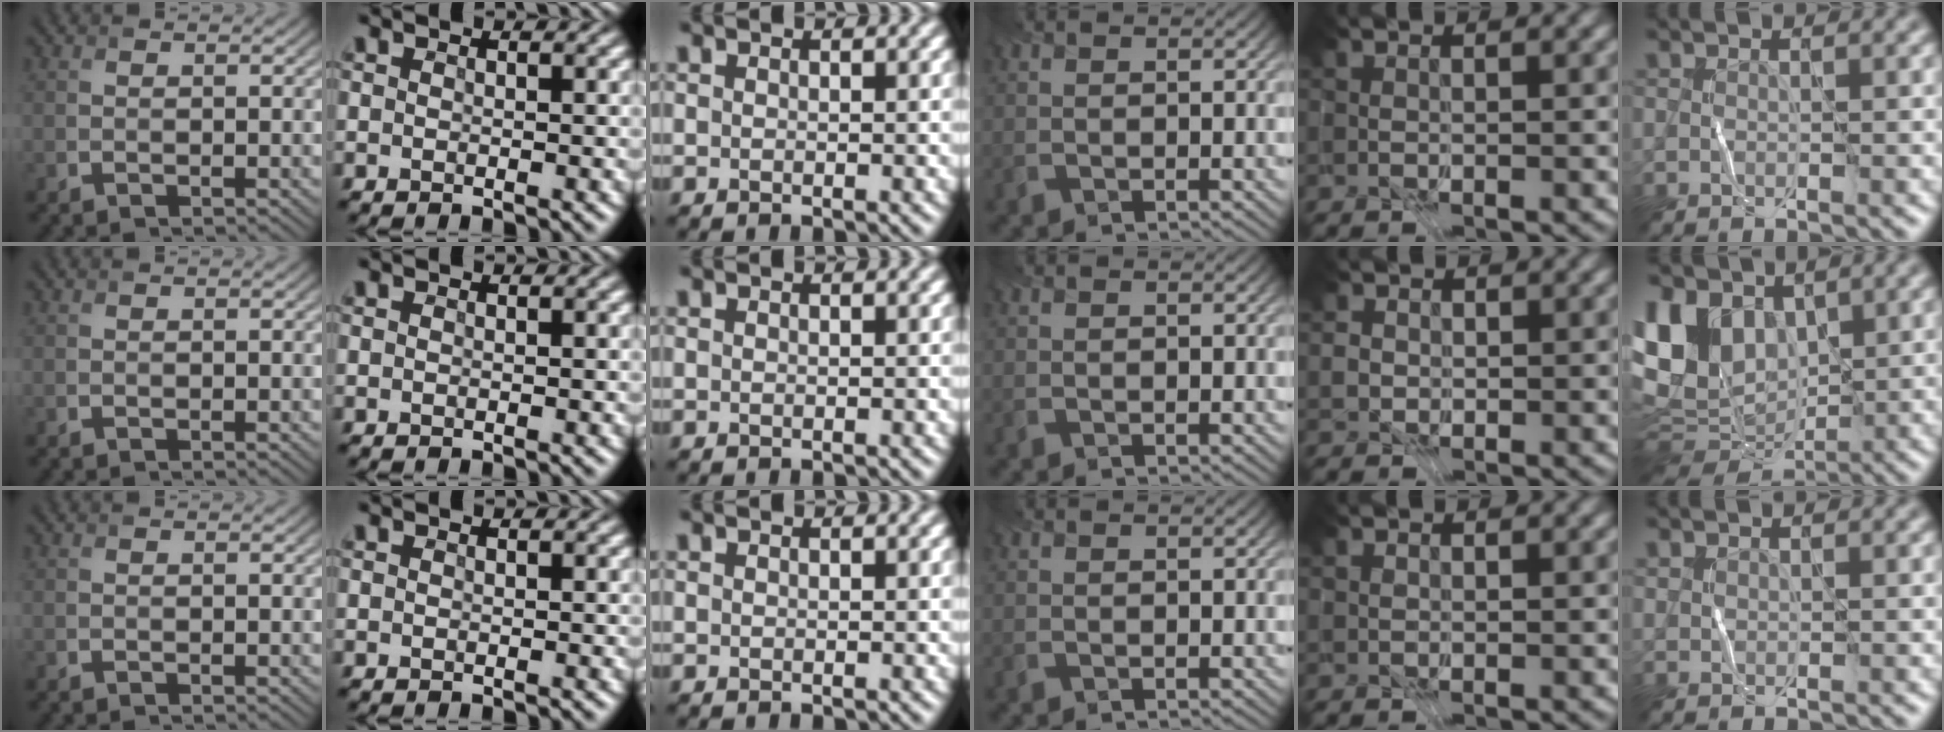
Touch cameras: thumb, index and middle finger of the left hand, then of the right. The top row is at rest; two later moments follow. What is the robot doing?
{"motion": "fold", "object": "file"}